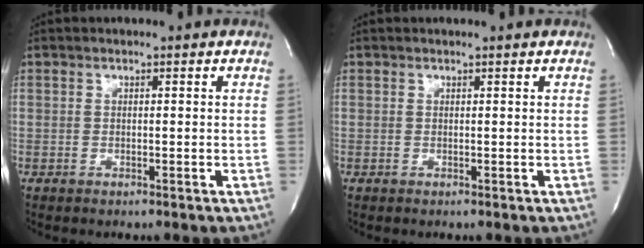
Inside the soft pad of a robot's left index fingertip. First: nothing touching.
{"total": 0.0}